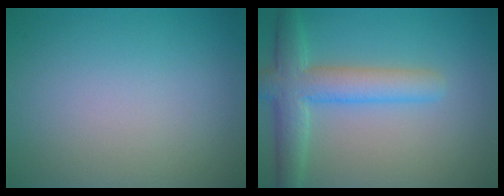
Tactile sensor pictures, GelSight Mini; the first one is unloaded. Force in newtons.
{"total": 5.3, "press": 5.3, "slide": 0.2}